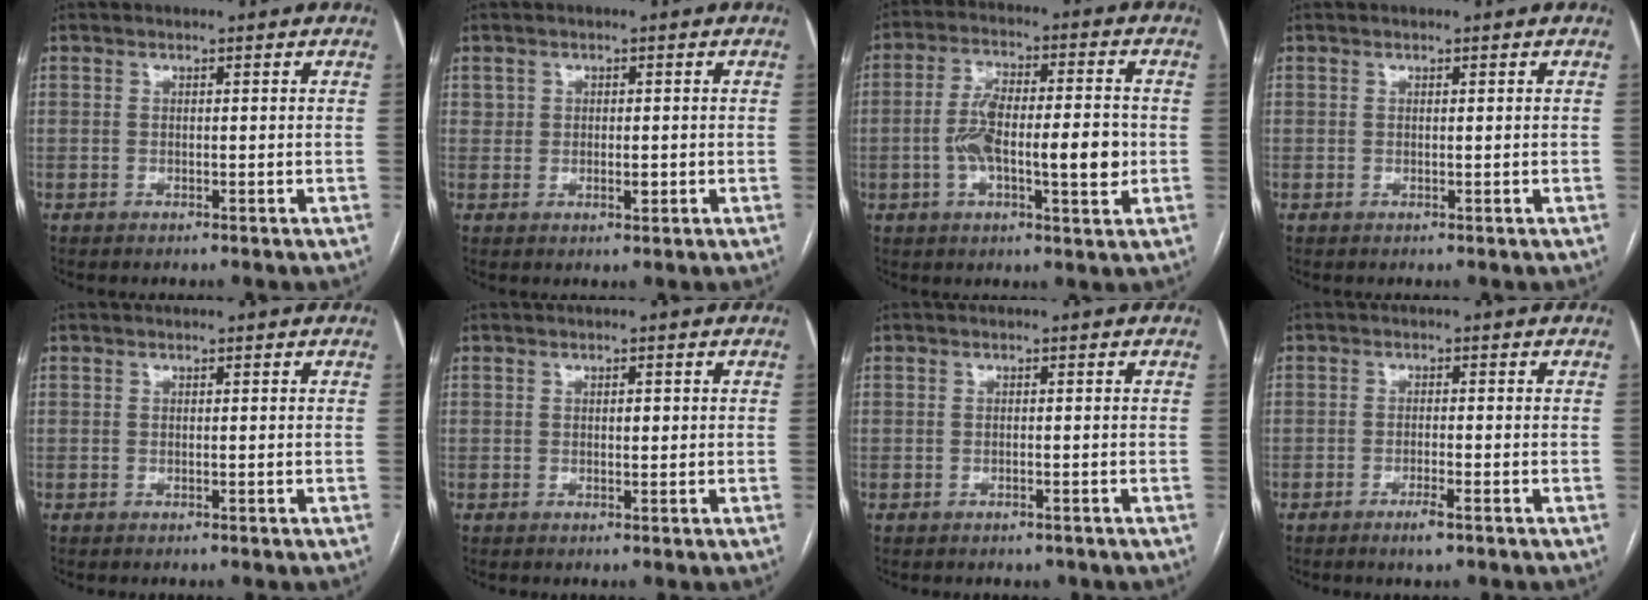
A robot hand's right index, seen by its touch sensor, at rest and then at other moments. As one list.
[{"total": 1.9, "force": [0.0, 1.3, 1.3], "torque": [-0.020, 0.002, 0.003]}, {"total": 12.3, "force": [-1.5, 3.8, 11.6], "torque": [-0.201, 0.017, -0.023]}, {"total": 0.0}, {"total": 0.0}, {"total": 1.1, "force": [0.2, 0.5, 0.9], "torque": [-0.014, 0.001, 0.003]}, {"total": 1.0, "force": [-0.8, 0.6, 0.3], "torque": [-0.009, 0.000, -0.005]}, {"total": 2.5, "force": [-1.6, 0.2, 1.9], "torque": [-0.036, -0.003, -0.027]}]